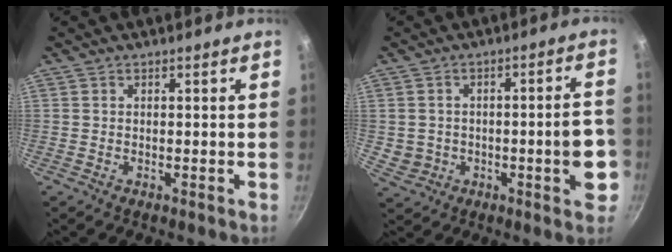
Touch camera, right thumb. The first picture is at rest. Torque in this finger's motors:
{"motor_torque": [2.62, 2.39, 1.50, -0.22, 0.46]}